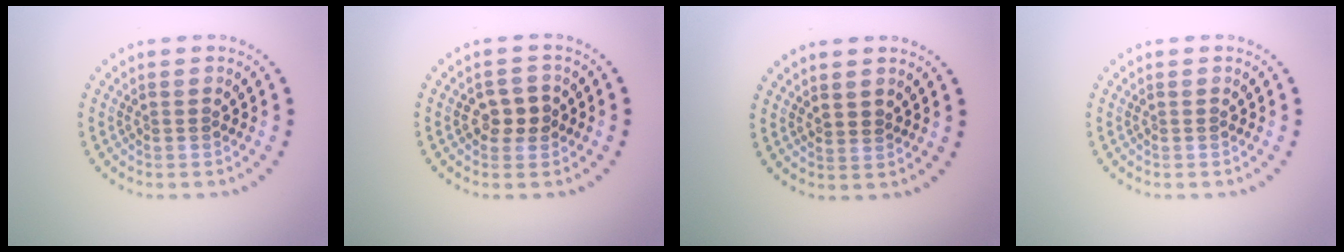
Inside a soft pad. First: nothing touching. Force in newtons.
{"total": 2.2, "press": 2.2, "slide": 0.3}
{"total": 0.5, "press": 0.4, "slide": 0.4}
{"total": 0.0}